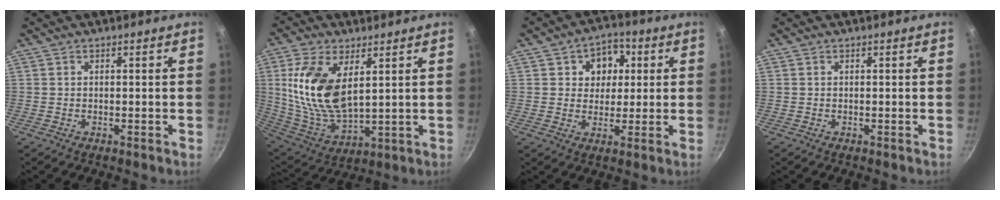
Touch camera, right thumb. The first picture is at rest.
{"total": 16.8, "force": [4.5, 8.7, 13.7], "torque": [-0.267, -0.031, 0.096]}
{"total": 7.9, "force": [2.1, 6.6, 3.9], "torque": [-0.009, -0.002, 0.023]}
{"total": 0.0}